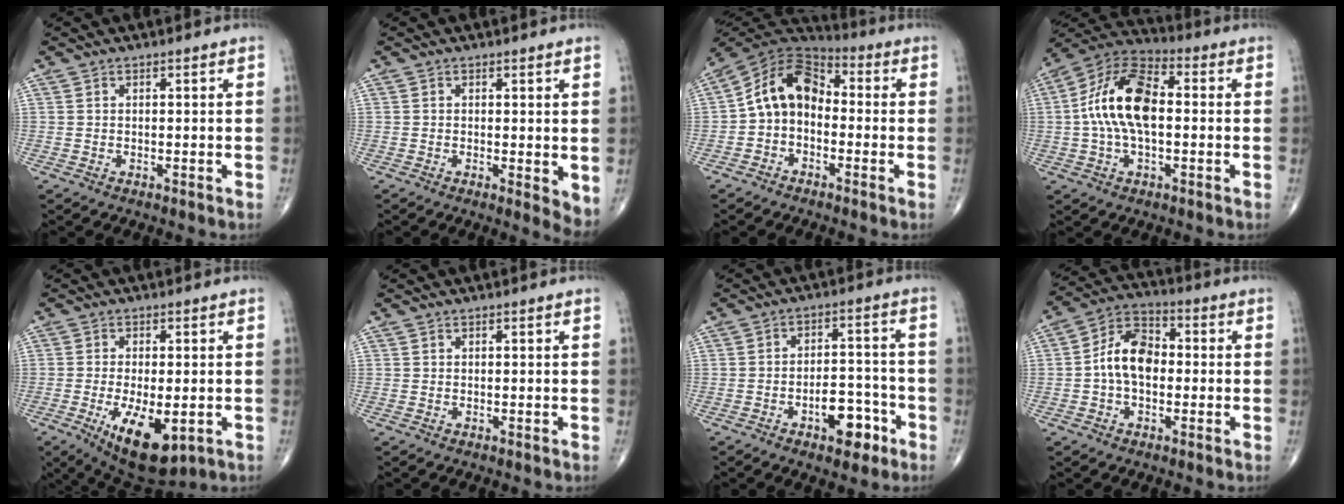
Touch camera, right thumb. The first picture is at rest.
{"total": 3.9, "force": [0.1, 1.4, 3.7], "torque": [-0.048, -0.012, -0.001]}
{"total": 10.9, "force": [-1.1, 8.0, 7.3], "torque": [-0.109, 0.043, -0.039]}
{"total": 15.1, "force": [0.5, 7.9, 12.8], "torque": [-0.243, 0.034, -0.004]}
{"total": 12.3, "force": [-4.0, 5.3, 10.3], "torque": [-0.165, -0.015, -0.050]}
{"total": 0.0}
{"total": 8.6, "force": [-4.2, 4.5, 6.1], "torque": [-0.064, 0.038, -0.060]}
{"total": 10.0, "force": [-0.6, 6.7, 7.4], "torque": [-0.119, 0.032, -0.025]}